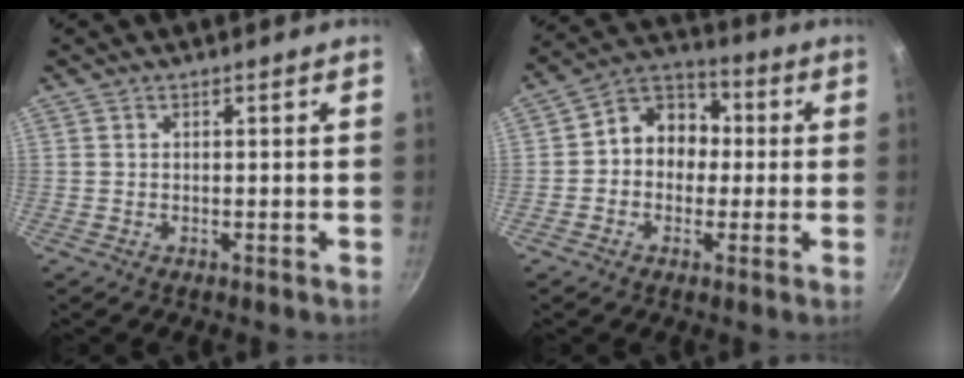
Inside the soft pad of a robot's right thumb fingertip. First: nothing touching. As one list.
[{"total": 10.3, "force": [0.0, 8.7, 5.6], "torque": [-0.039, 0.032, -0.024]}]